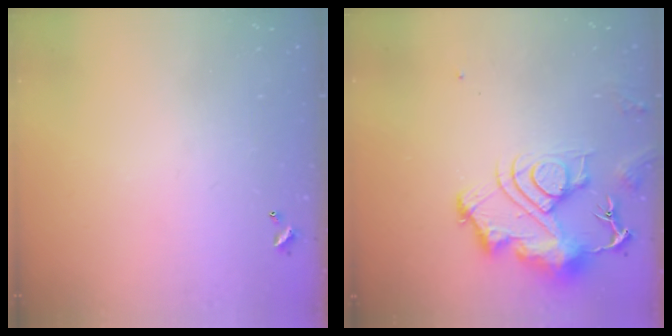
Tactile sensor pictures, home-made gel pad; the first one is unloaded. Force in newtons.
{"total": 12.2, "press": 12.1, "slide": 1.4}